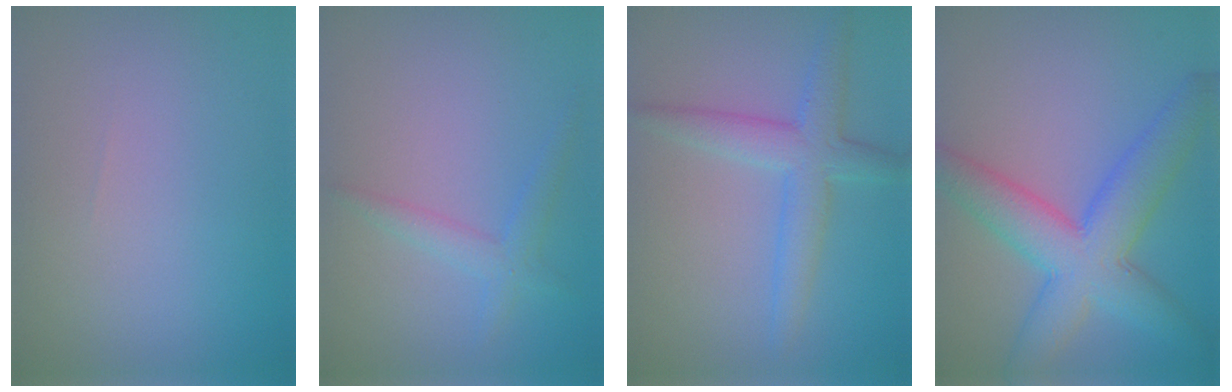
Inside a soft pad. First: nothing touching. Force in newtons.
{"total": 2.0, "press": 2.0, "slide": 0.1}
{"total": 4.0, "press": 4.0, "slide": 0.2}
{"total": 7.3, "press": 7.3, "slide": 0.3}